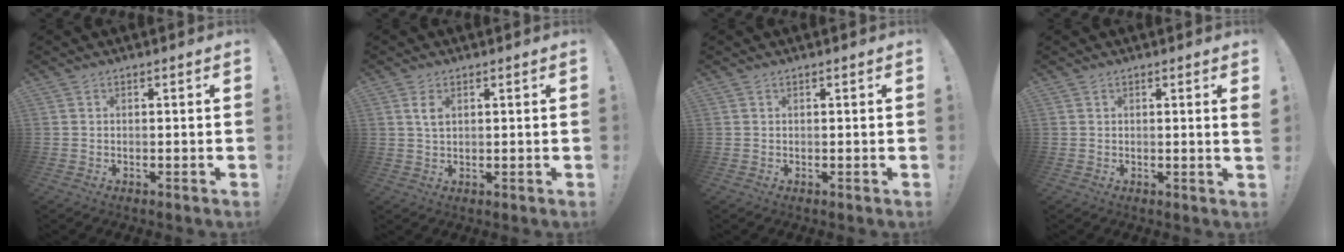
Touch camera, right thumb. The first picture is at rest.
{"total": 3.0, "force": [1.2, 1.5, 2.3], "torque": [-0.036, -0.003, 0.018]}
{"total": 0.0}
{"total": 1.2, "force": [0.4, -0.4, 1.1], "torque": [-0.010, -0.005, 0.004]}